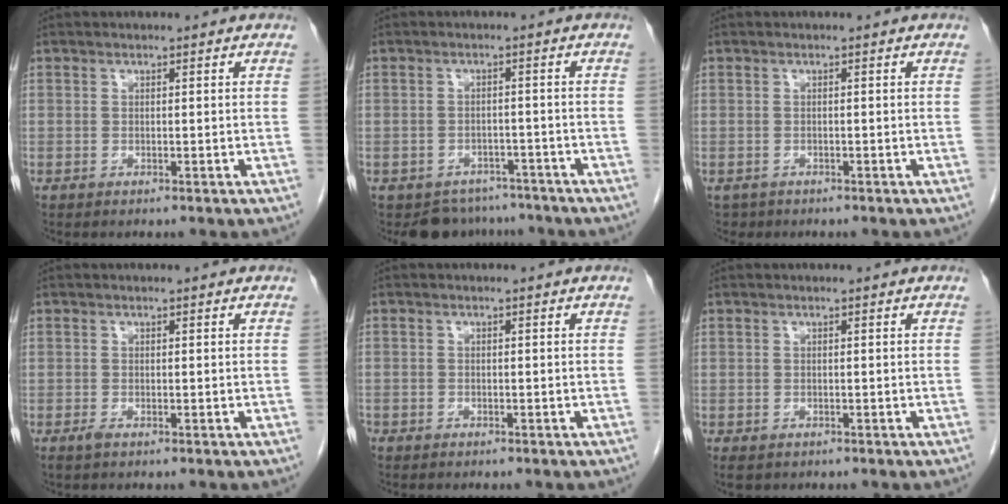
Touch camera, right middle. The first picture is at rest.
{"total": 6.3, "force": [-5.4, 3.2, -0.4], "torque": [0.019, 0.015, -0.070]}
{"total": 1.7, "force": [-1.2, 1.2, 0.0], "torque": [-0.007, 0.001, -0.019]}
{"total": 0.7, "force": [-0.5, 0.1, 0.5], "torque": [-0.012, -0.002, -0.008]}
{"total": 1.1, "force": [-0.9, 0.6, 0.2], "torque": [-0.007, 0.001, -0.015]}
{"total": 2.3, "force": [-1.7, 1.3, 0.8], "torque": [-0.012, -0.003, -0.020]}